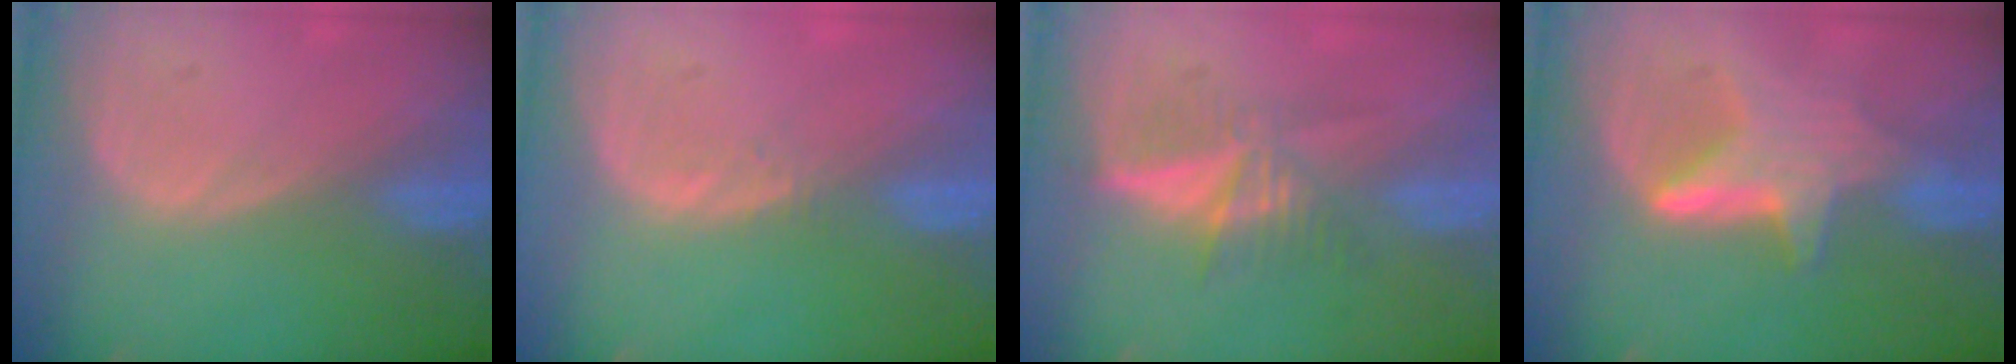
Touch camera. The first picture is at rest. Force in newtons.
{"total": 0.7, "press": 0.7, "slide": 0.1}
{"total": 5.1, "press": 4.9, "slide": 1.5}
{"total": 6.2, "press": 6.1, "slide": 1.3}